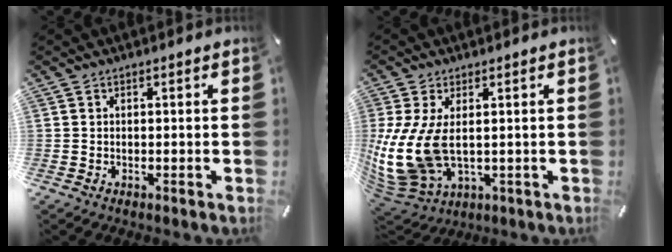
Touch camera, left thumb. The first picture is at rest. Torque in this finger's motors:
{"motor_torque": [0.41, 1.37, 2.53, -0.24, 0.89]}